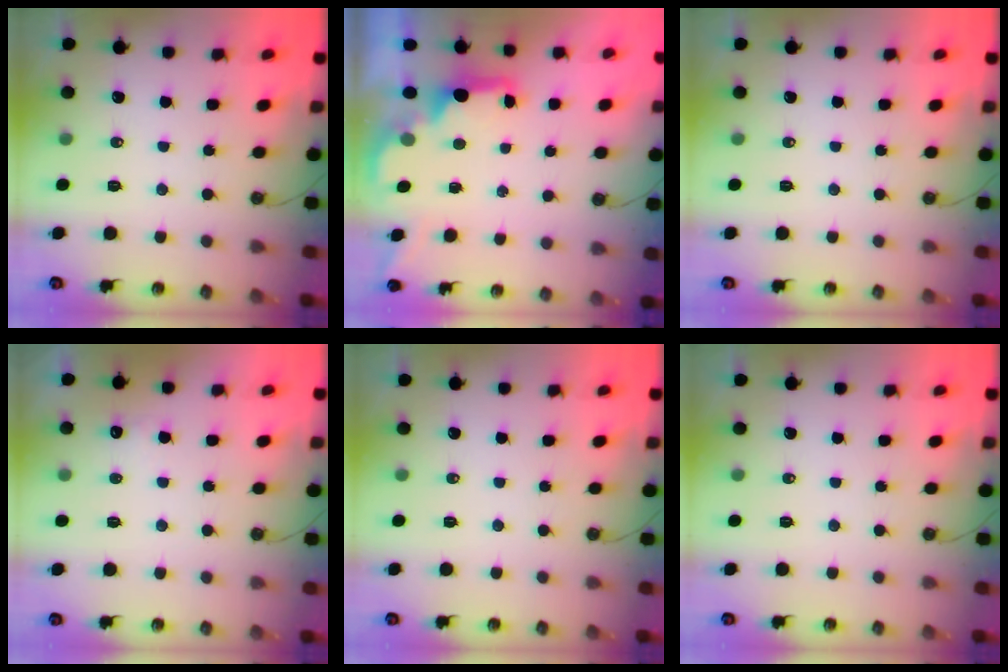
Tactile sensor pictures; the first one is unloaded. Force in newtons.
{"total": 2.1, "press": 1.9, "slide": 0.8}
{"total": 0.0}
{"total": 2.9, "press": 2.7, "slide": 1.0}
{"total": 0.0}
{"total": 0.0}